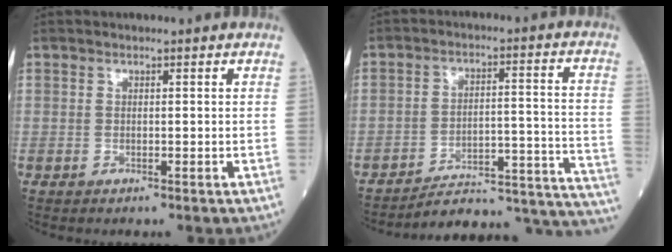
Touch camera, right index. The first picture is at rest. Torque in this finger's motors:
{"motor_torque": [-1.23, -0.90, -0.99, -0.18]}